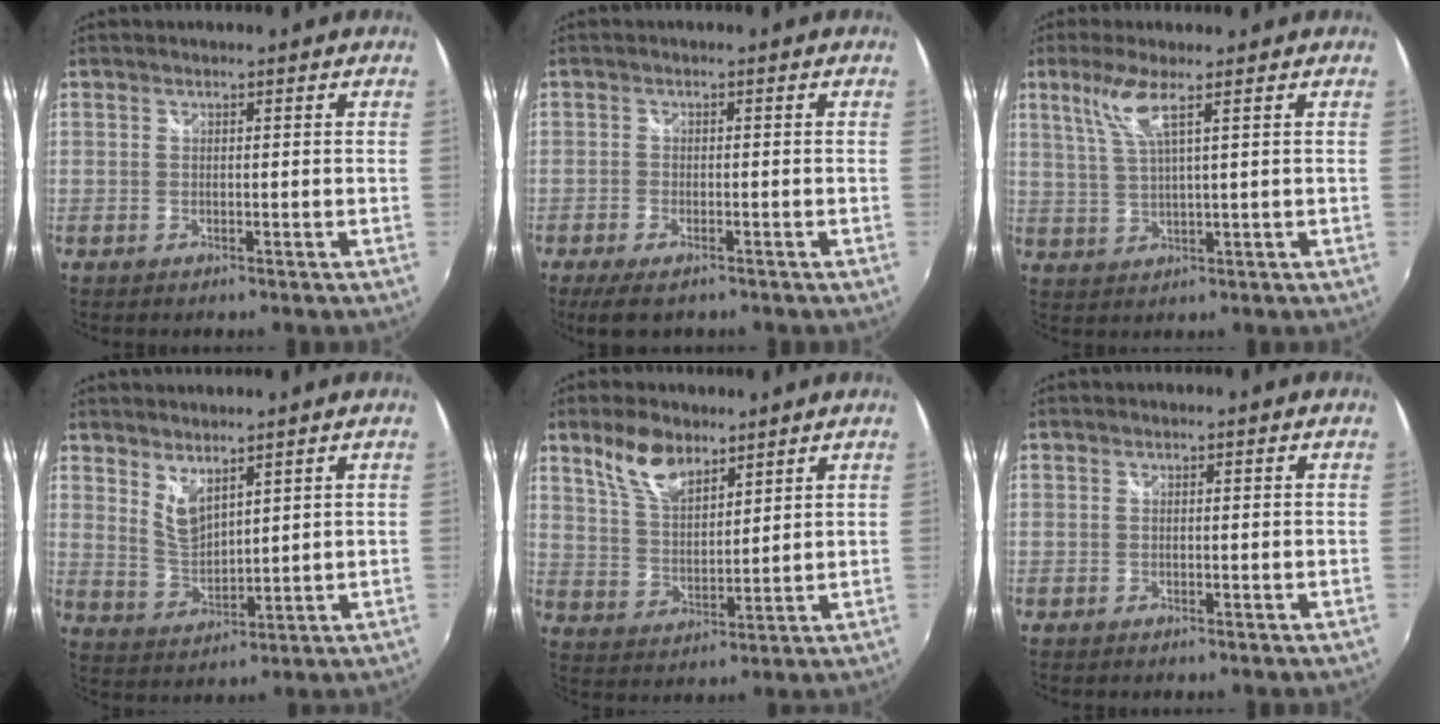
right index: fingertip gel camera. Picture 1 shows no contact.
{"total": 5.4, "force": [-4.0, 2.0, 2.9], "torque": [-0.073, -0.022, -0.069]}
{"total": 5.5, "force": [3.0, 0.0, 4.6], "torque": [-0.097, -0.002, 0.065]}
{"total": 5.4, "force": [4.1, 1.8, 3.1], "torque": [-0.055, -0.010, 0.083]}
{"total": 9.1, "force": [6.4, 4.0, 5.0], "torque": [-0.094, 0.011, 0.129]}
{"total": 0.0}